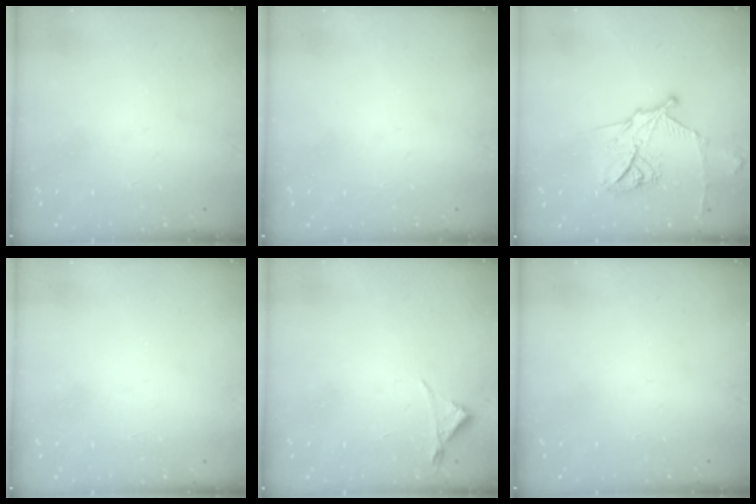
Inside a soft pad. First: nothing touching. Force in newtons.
{"total": 0.0}
{"total": 14.9, "press": 14.9, "slide": 0.8}
{"total": 1.5, "press": 1.5, "slide": 0.1}
{"total": 3.0, "press": 2.9, "slide": 0.5}
{"total": 0.0}